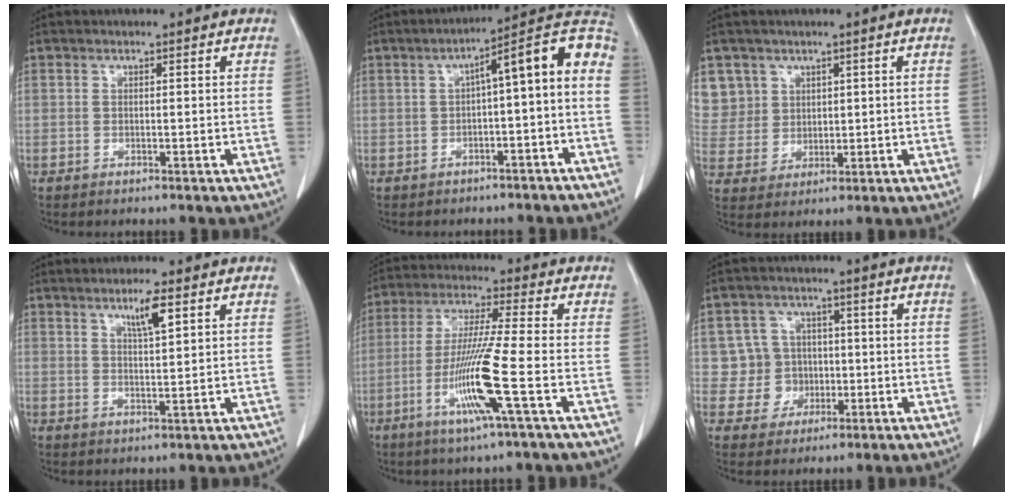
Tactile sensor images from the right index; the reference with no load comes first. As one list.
[{"total": 11.1, "force": [-0.4, 1.5, 11.0], "torque": [-0.149, 0.048, -0.012]}, {"total": 7.7, "force": [4.1, 6.5, -0.1], "torque": [0.000, 0.011, 0.095]}, {"total": 4.3, "force": [2.3, 0.0, 3.6], "torque": [-0.061, -0.003, 0.039]}, {"total": 11.4, "force": [-3.9, -1.3, 10.6], "torque": [-0.211, -0.020, -0.080]}, {"total": 5.8, "force": [-0.2, 5.8, 0.2], "torque": [0.010, 0.017, 0.001]}]